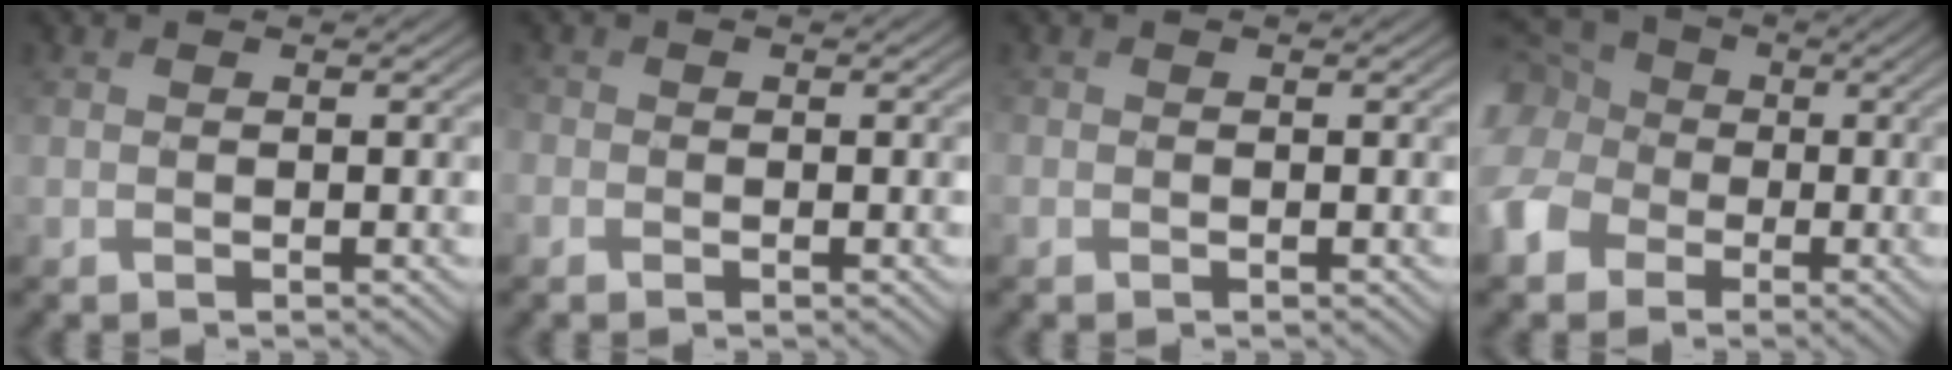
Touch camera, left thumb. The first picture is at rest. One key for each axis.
{"total": 1.3, "fx": -0.6, "fy": 1.2, "fz": 0.1, "tx": 0.000, "ty": -0.005, "tz": -0.017}
{"total": 0.6, "fx": -0.3, "fy": 0.6, "fz": 0.0, "tx": 0.002, "ty": -0.006, "tz": -0.008}
{"total": 12.1, "fx": -1.4, "fy": 10.4, "fz": 6.2, "tx": -0.210, "ty": -0.009, "tz": -0.041}